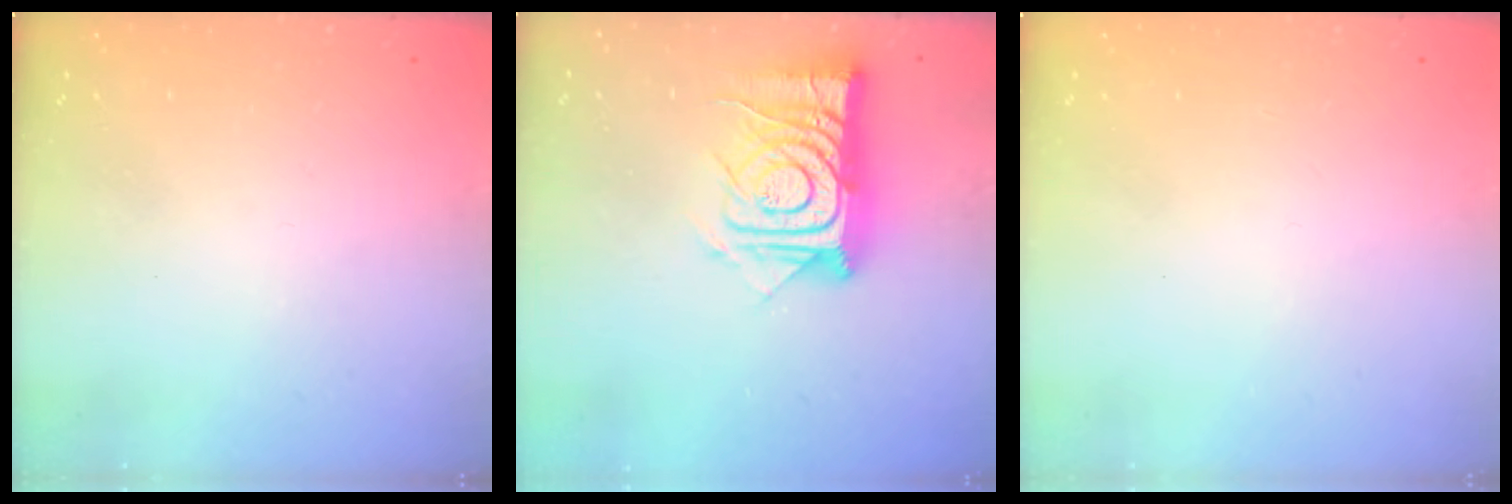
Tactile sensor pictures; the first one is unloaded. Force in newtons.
{"total": 15.5, "press": 15.4, "slide": 1.2}
{"total": 1.5, "press": 1.5, "slide": 0.1}